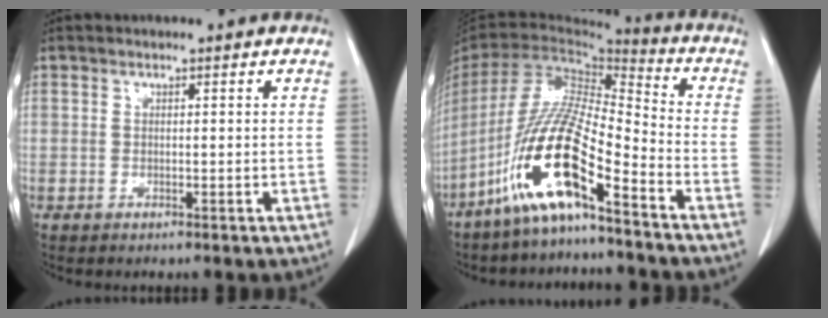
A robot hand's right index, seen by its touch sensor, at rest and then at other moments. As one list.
[{"total": 15.6, "force": [-9.0, 1.9, 12.7], "torque": [-0.260, -0.018, -0.174]}]